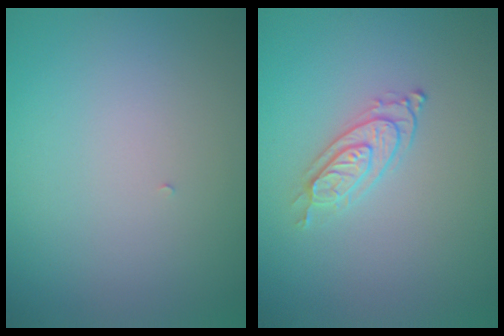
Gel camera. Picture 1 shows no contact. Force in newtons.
{"total": 2.3, "press": 2.1, "slide": 0.9}